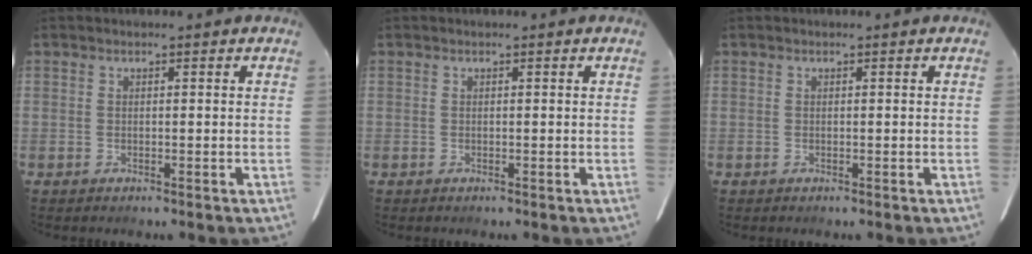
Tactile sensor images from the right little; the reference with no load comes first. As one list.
[{"total": 0.0}, {"total": 0.0}]